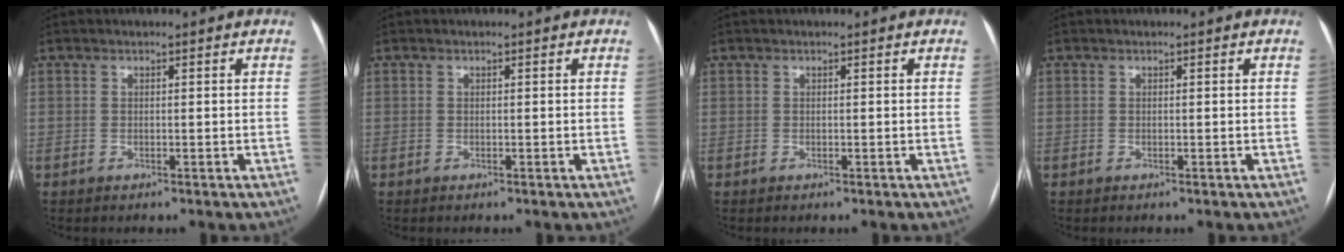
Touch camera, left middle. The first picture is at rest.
{"total": 0.0}
{"total": 0.0}
{"total": 0.0}